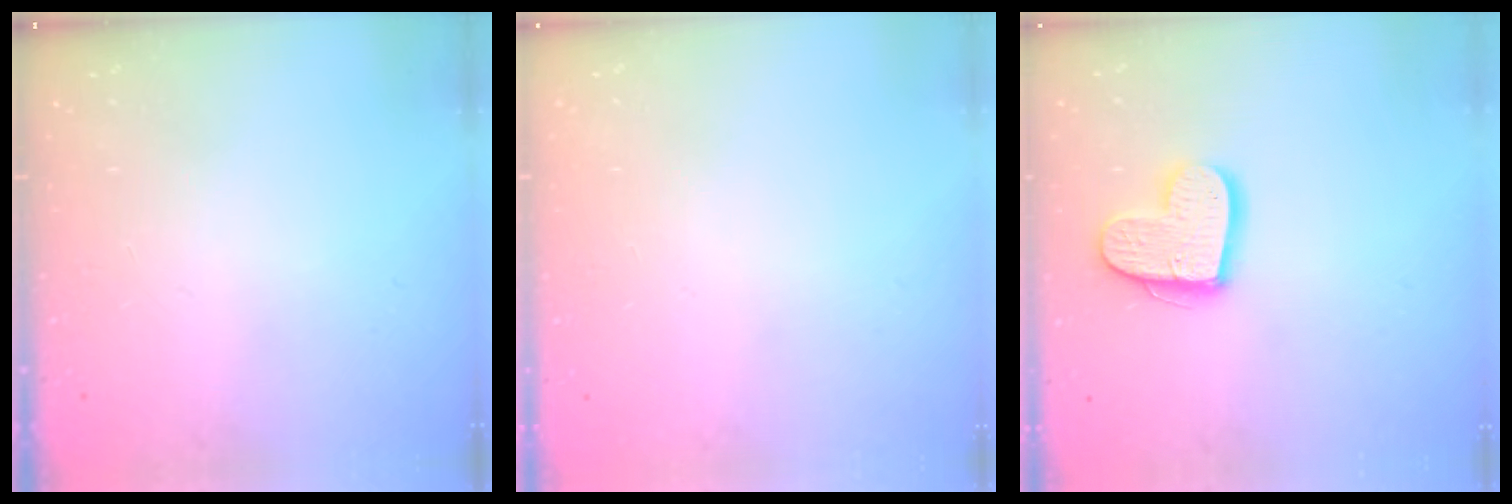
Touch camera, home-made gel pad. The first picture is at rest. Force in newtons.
{"total": 0.0}
{"total": 13.9, "press": 13.9, "slide": 0.8}